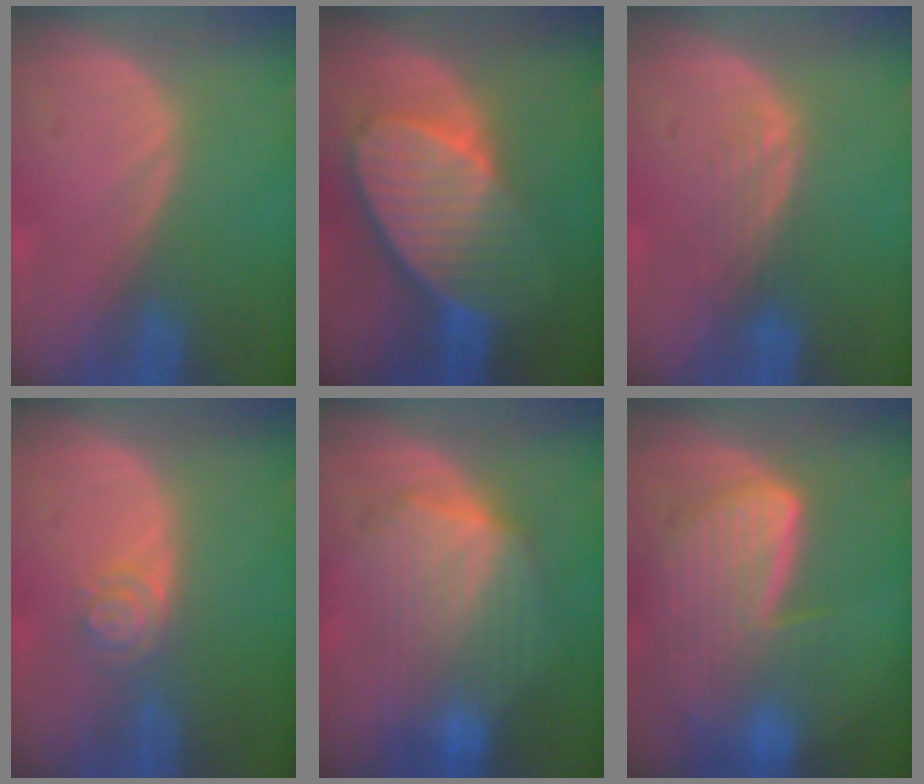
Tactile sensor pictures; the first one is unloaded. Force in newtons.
{"total": 10.0, "press": 8.7, "slide": 4.8}
{"total": 3.3, "press": 2.8, "slide": 1.8}
{"total": 4.0, "press": 3.3, "slide": 2.1}
{"total": 8.9, "press": 8.9, "slide": 0.4}
{"total": 9.3, "press": 8.1, "slide": 4.6}